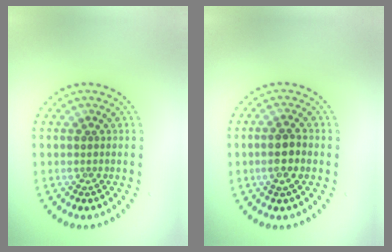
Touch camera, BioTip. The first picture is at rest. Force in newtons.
{"total": 2.4, "press": 2.4, "slide": 0.5}